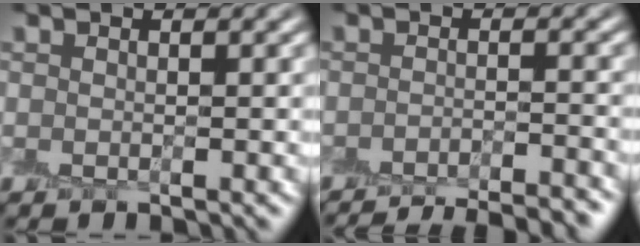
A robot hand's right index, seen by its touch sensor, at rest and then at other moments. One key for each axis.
{"total": 8.9, "fx": -8.3, "fy": 1.9, "fz": 2.6, "tx": -0.012, "ty": -0.001, "tz": -0.098}